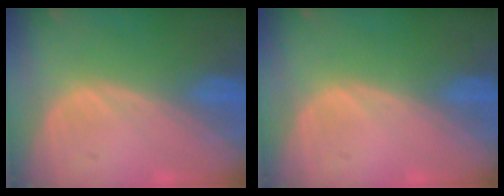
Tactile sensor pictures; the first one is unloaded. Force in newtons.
{"total": 0.0}